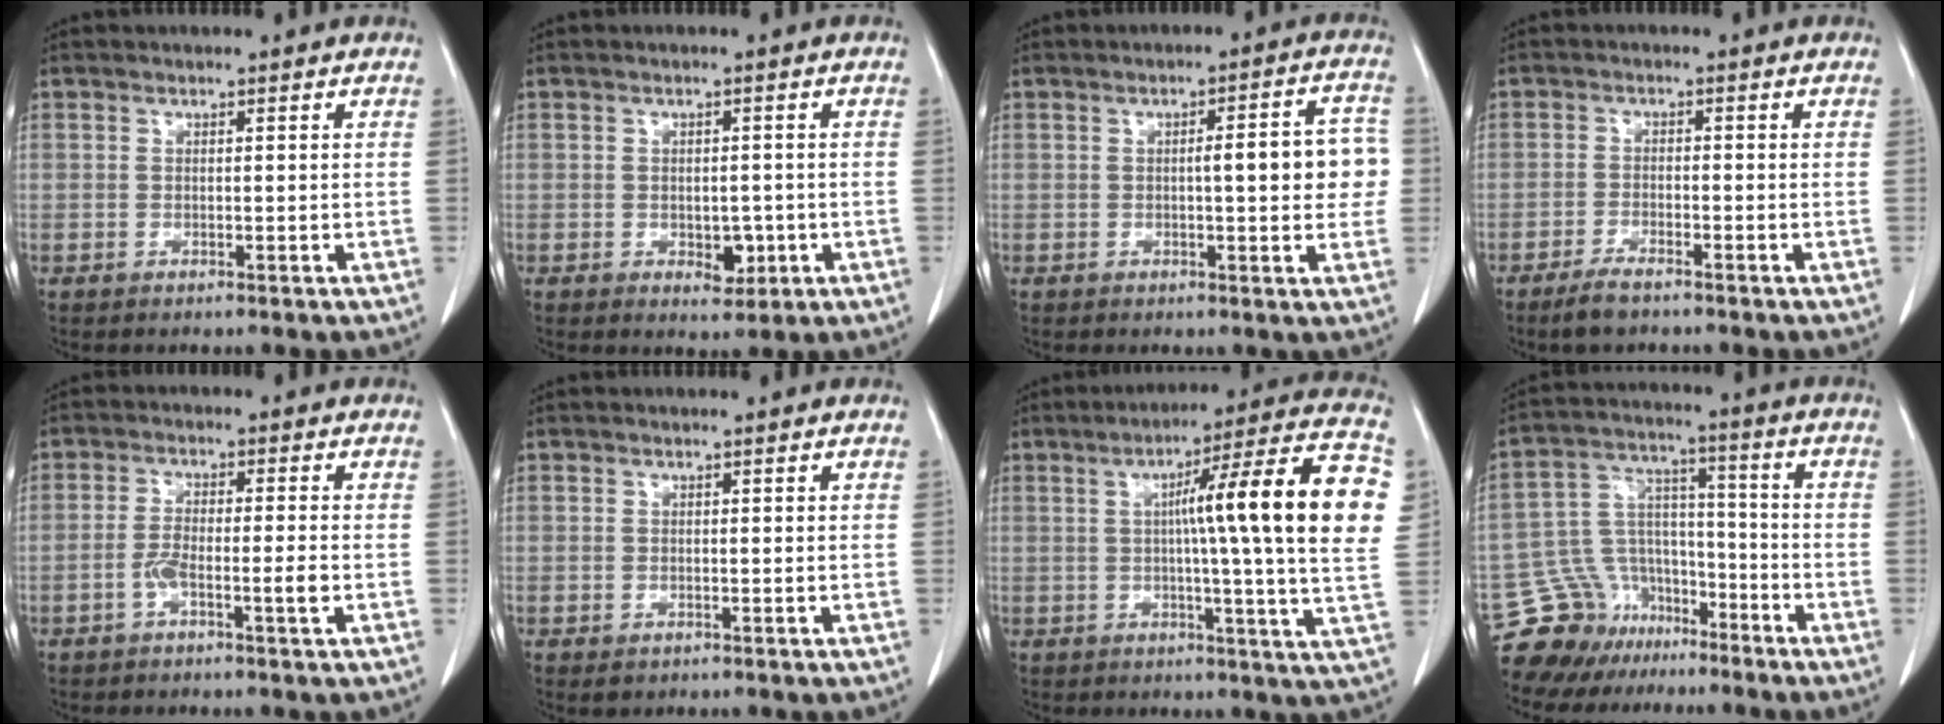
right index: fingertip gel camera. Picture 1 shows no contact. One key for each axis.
{"total": 3.3, "fx": -0.8, "fy": 2.0, "fz": 2.4, "tx": -0.029, "ty": -0.001, "tz": -0.002}
{"total": 8.3, "fx": 0.1, "fy": 1.8, "fz": 8.1, "tx": -0.099, "ty": 0.022, "tz": 0.000}
{"total": 3.3, "fx": -2.6, "fy": 0.6, "fz": 1.9, "tx": -0.043, "ty": -0.005, "tz": -0.047}
{"total": 4.4, "fx": -1.6, "fy": 0.4, "fz": 4.1, "tx": -0.077, "ty": 0.005, "tz": -0.029}
{"total": 0.9, "fx": -0.2, "fy": 0.8, "fz": 0.2, "tx": -0.004, "ty": 0.003, "tz": 0.002}
{"total": 19.9, "fx": 3.2, "fy": -0.4, "fz": 19.7, "tx": -0.252, "ty": 0.014, "tz": 0.030}
{"total": 12.3, "fx": -9.5, "fy": 7.7, "fz": 1.5, "tx": -0.038, "ty": 0.066, "tz": -0.159}